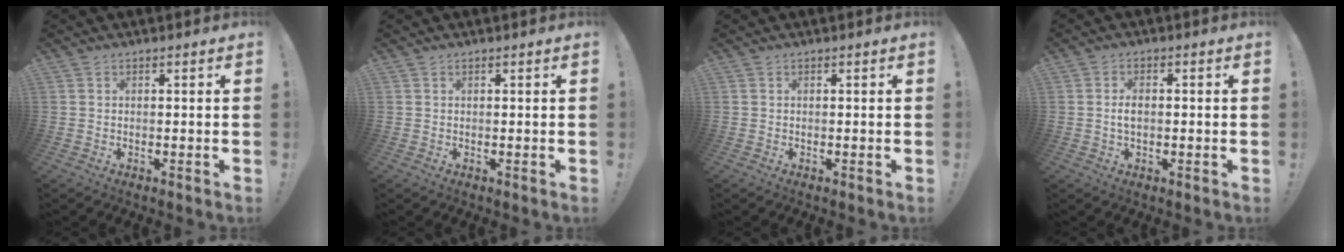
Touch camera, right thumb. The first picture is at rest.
{"total": 0.0}
{"total": 0.0}
{"total": 2.9, "force": [0.0, 1.4, 2.5], "torque": [-0.039, 0.004, -0.002]}